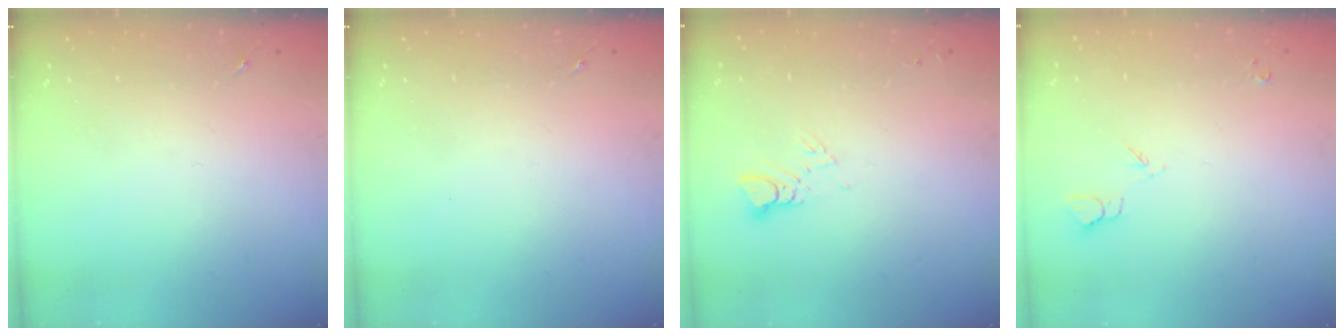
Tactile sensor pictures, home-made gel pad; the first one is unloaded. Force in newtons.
{"total": 0.0}
{"total": 2.9, "press": 2.9, "slide": 0.2}
{"total": 3.9, "press": 3.9, "slide": 0.7}